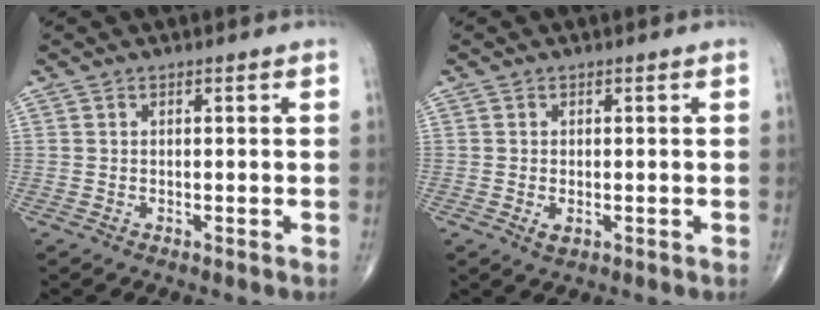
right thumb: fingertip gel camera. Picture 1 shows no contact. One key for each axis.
{"total": 1.6, "fx": -0.3, "fy": 1.0, "fz": 1.3, "tx": -0.025, "ty": -0.004, "tz": -0.004}